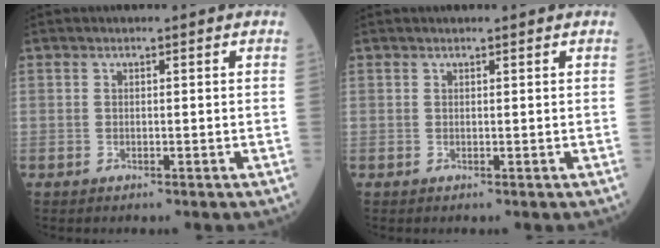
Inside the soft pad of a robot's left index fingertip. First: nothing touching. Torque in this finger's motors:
{"motor_torque": [-0.11, -0.08, -0.01, 0.00]}